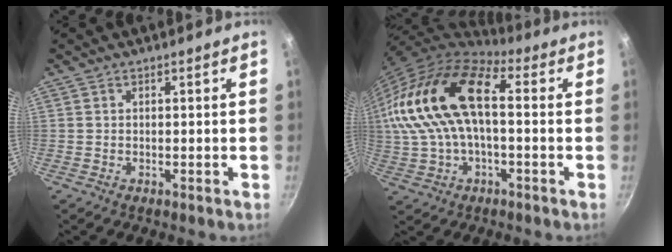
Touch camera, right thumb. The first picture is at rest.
{"total": 20.9, "force": [2.3, 11.1, 17.5], "torque": [-0.346, 0.030, 0.033]}